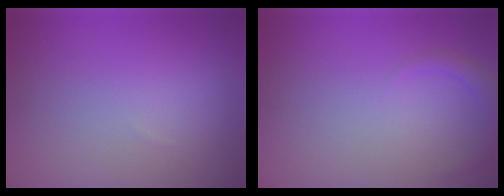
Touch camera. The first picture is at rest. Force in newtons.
{"total": 1.5, "press": 1.5, "slide": 0.1}